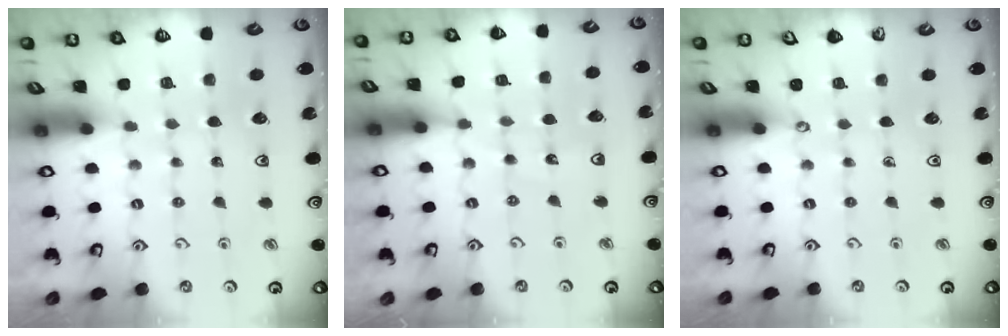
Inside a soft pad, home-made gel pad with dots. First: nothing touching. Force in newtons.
{"total": 4.2, "press": 3.3, "slide": 2.5}
{"total": 0.0}